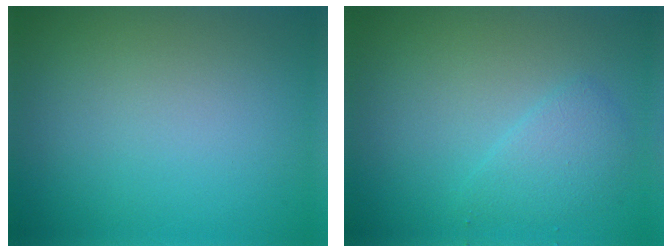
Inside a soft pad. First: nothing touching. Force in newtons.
{"total": 2.0, "press": 2.0, "slide": 0.1}